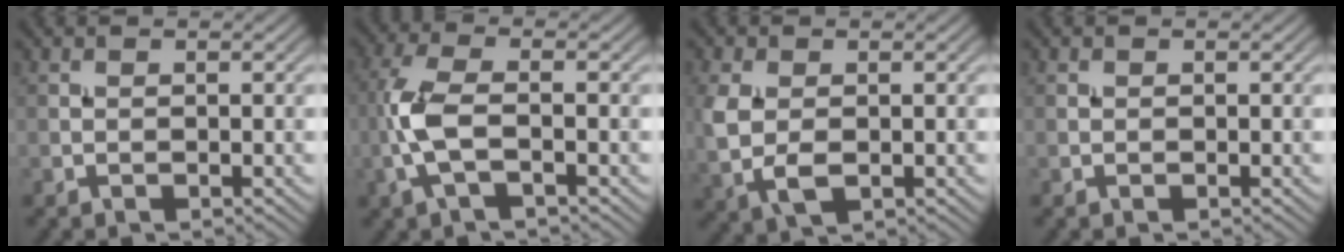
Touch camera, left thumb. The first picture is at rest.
{"total": 6.1, "force": [-1.5, 2.2, 5.4], "torque": [-0.139, 0.004, -0.040]}
{"total": 5.0, "force": [-0.3, 3.1, 3.8], "torque": [-0.112, -0.009, -0.005]}
{"total": 0.0}